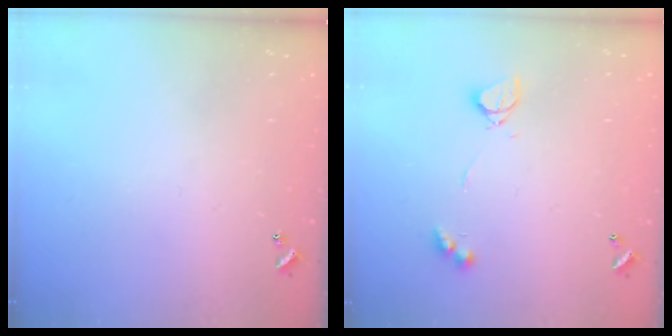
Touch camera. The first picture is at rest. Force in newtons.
{"total": 4.0, "press": 4.0, "slide": 0.8}